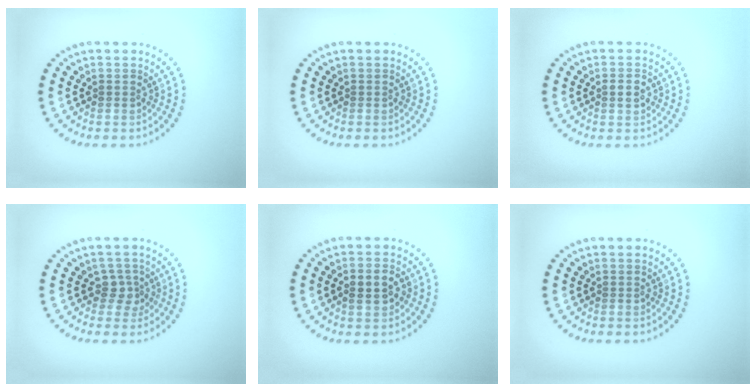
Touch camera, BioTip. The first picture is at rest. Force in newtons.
{"total": 0.0}
{"total": 1.8, "press": 1.7, "slide": 0.2}
{"total": 1.9, "press": 1.4, "slide": 1.3}
{"total": 2.6, "press": 2.6, "slide": 0.4}
{"total": 0.0}